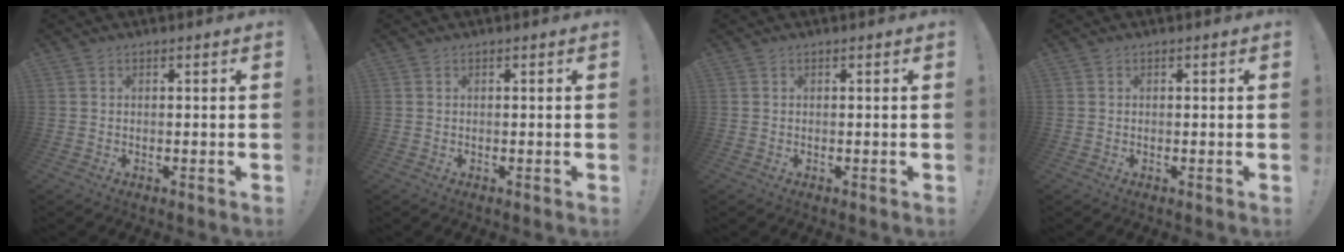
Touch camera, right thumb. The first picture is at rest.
{"total": 0.0}
{"total": 0.0}
{"total": 0.0}